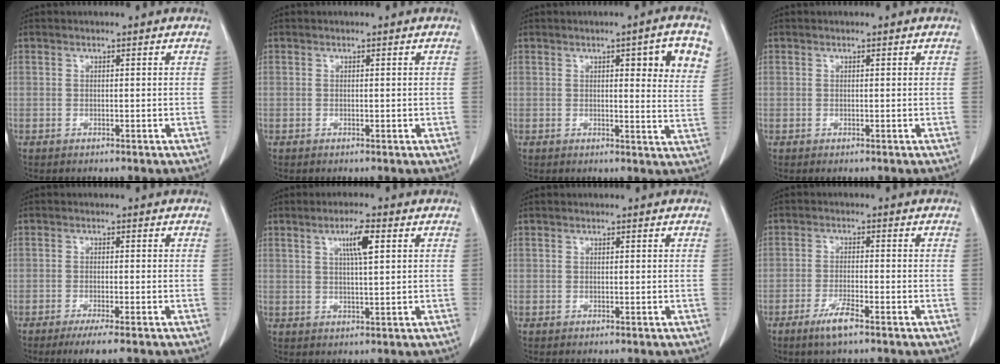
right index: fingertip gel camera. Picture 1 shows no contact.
{"total": 0.0}
{"total": 8.9, "force": [3.7, 1.2, 8.0], "torque": [-0.091, -0.004, 0.040]}
{"total": 0.0}
{"total": 4.7, "force": [-3.3, 0.0, 3.3], "torque": [-0.048, -0.012, -0.052]}
{"total": 4.6, "force": [1.8, 0.4, 4.2], "torque": [-0.073, 0.001, 0.031]}
{"total": 0.0}
{"total": 4.2, "force": [-2.8, 0.3, 3.1], "torque": [-0.065, -0.006, -0.054]}